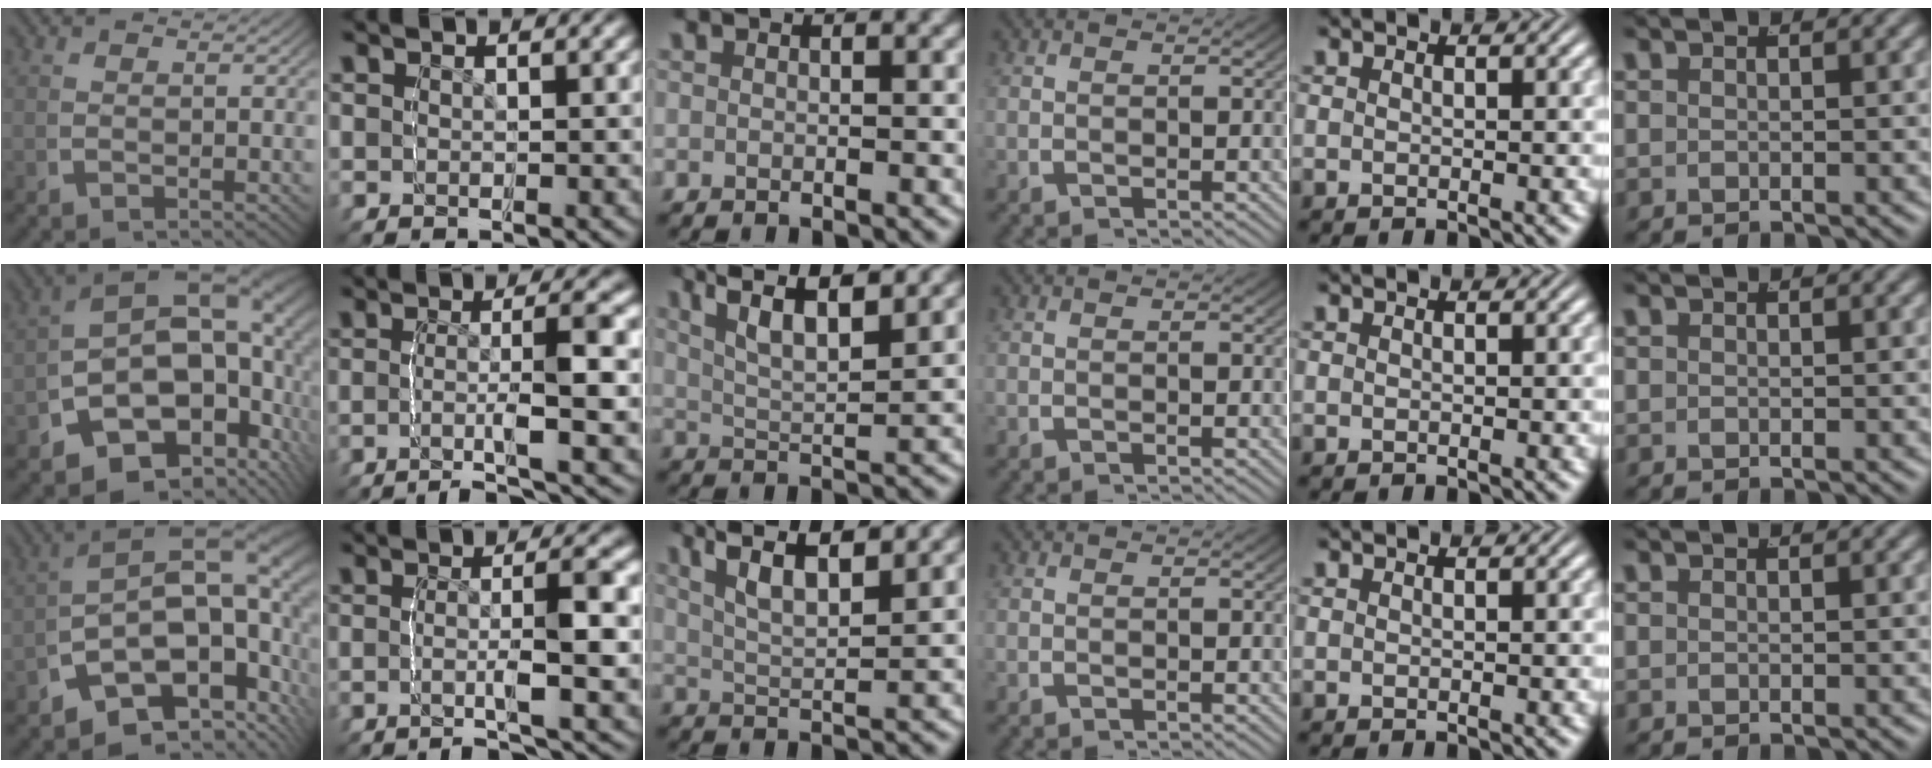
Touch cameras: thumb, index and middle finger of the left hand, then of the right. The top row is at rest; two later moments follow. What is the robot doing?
{"motion": "grasp_and_lifting", "object": "sponge"}